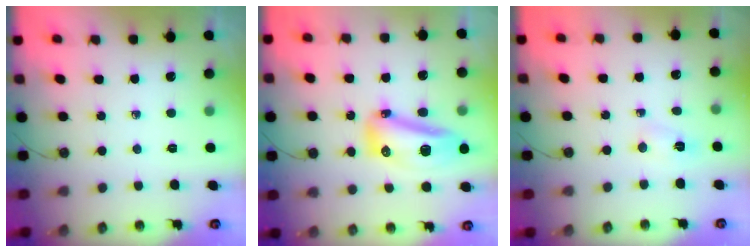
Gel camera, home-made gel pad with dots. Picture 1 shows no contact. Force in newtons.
{"total": 22.3, "press": 17.1, "slide": 14.3}
{"total": 2.3, "press": 2.2, "slide": 0.4}